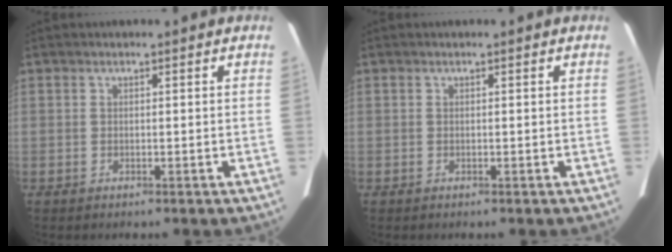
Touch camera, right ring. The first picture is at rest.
{"total": 0.0}